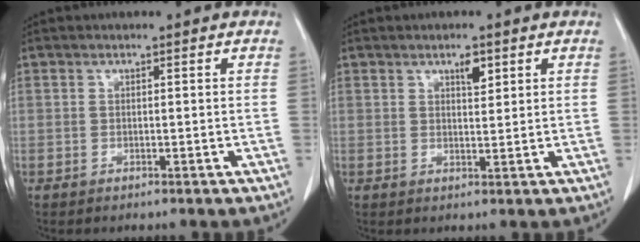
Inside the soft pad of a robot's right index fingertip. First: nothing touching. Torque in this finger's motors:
{"motor_torque": [0.04, 0.05, 0.01, 0.00]}